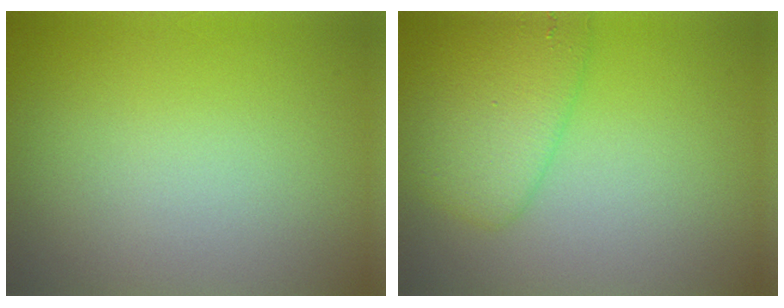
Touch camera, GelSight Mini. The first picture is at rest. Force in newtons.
{"total": 4.2, "press": 4.2, "slide": 0.2}